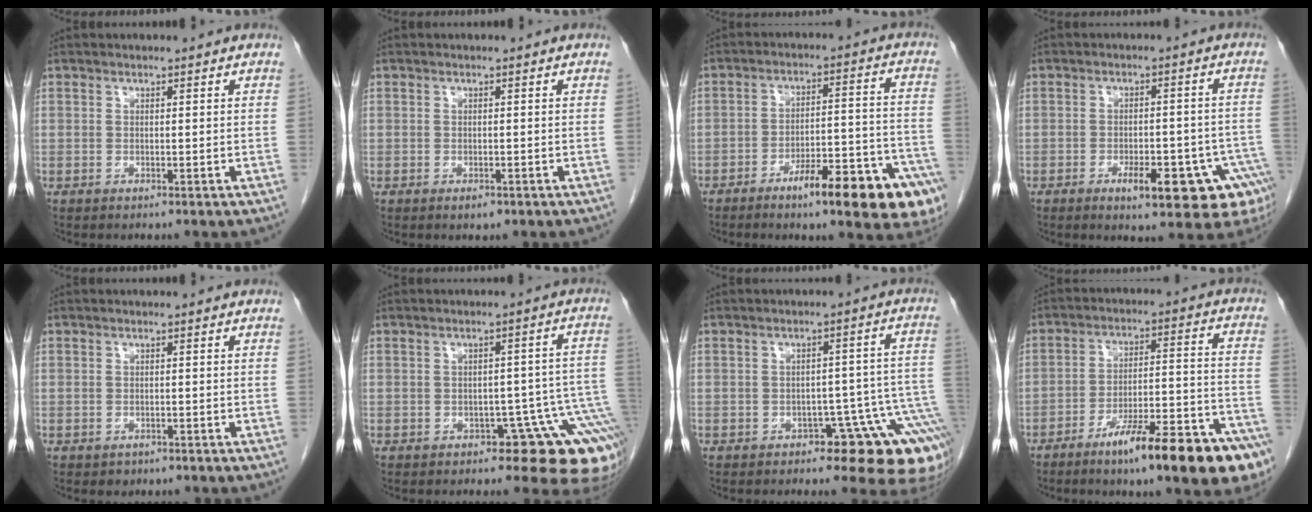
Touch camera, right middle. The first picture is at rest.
{"total": 1.1, "force": [-0.7, 0.5, 0.7], "torque": [-0.014, -0.002, -0.005]}
{"total": 16.5, "force": [-9.9, 2.5, 12.9], "torque": [-0.112, 0.032, -0.136]}
{"total": 13.3, "force": [-7.1, 3.9, 10.5], "torque": [-0.063, 0.020, -0.084]}
{"total": 1.0, "force": [-0.7, 0.7, 0.2], "torque": [-0.010, 0.000, -0.005]}
{"total": 9.8, "force": [-6.0, 4.1, 6.6], "torque": [-0.027, 0.030, -0.072]}
{"total": 10.7, "force": [-6.7, 3.8, 7.4], "torque": [-0.033, 0.035, -0.084]}
{"total": 18.6, "force": [-12.0, 1.6, 14.1], "torque": [-0.155, 0.017, -0.185]}